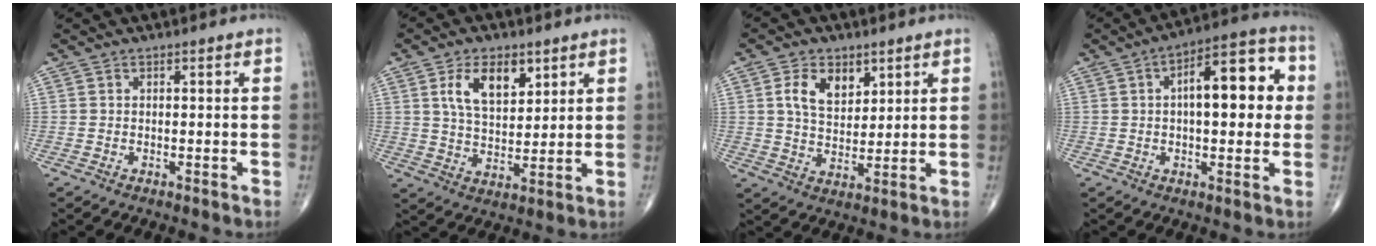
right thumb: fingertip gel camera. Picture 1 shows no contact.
{"total": 9.9, "force": [4.3, 5.4, 7.1], "torque": [-0.104, -0.020, 0.082]}
{"total": 8.2, "force": [3.4, 5.2, 5.4], "torque": [-0.074, -0.018, 0.065]}
{"total": 15.4, "force": [2.3, 6.6, 13.7], "torque": [-0.166, 0.024, 0.027]}